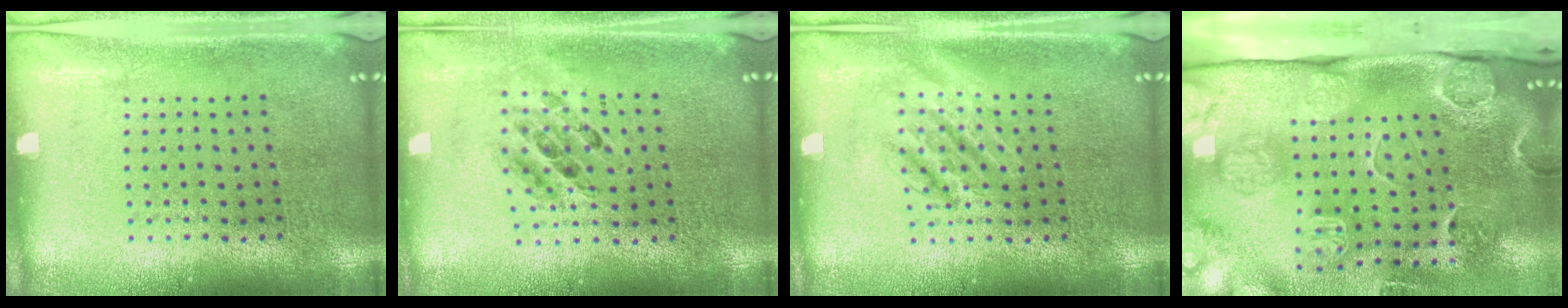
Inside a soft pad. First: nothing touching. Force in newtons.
{"total": 0.7, "press": 0.6, "slide": 0.2}
{"total": 2.7, "press": 2.6, "slide": 0.4}
{"total": 4.2, "press": 3.4, "slide": 2.6}